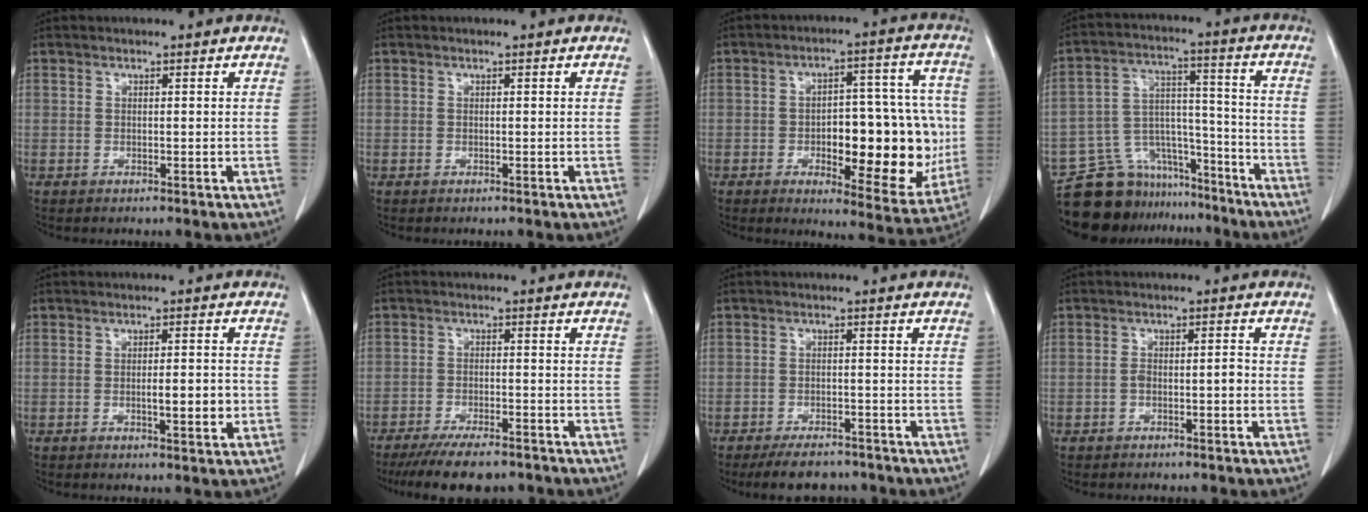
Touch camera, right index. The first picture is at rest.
{"total": 0.0}
{"total": 17.7, "force": [-2.6, 6.7, 16.2], "torque": [-0.198, 0.024, -0.020]}
{"total": 14.1, "force": [-12.3, 6.6, 1.9], "torque": [-0.027, 0.057, -0.200]}
{"total": 4.1, "force": [-0.8, 0.8, 3.9], "torque": [-0.062, -0.003, -0.008]}
{"total": 9.7, "force": [-7.9, 2.6, 5.0], "torque": [-0.076, -0.011, -0.121]}
{"total": 5.9, "force": [-5.0, 2.4, 2.0], "torque": [-0.029, -0.001, -0.075]}
{"total": 2.3, "force": [-0.8, 0.7, 2.0], "torque": [-0.033, 0.005, -0.011]}